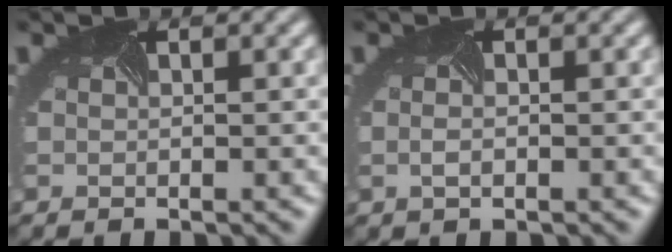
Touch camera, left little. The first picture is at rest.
{"total": 1.0, "force": [-0.4, 0.6, 0.7], "torque": [-0.021, -0.005, -0.001]}